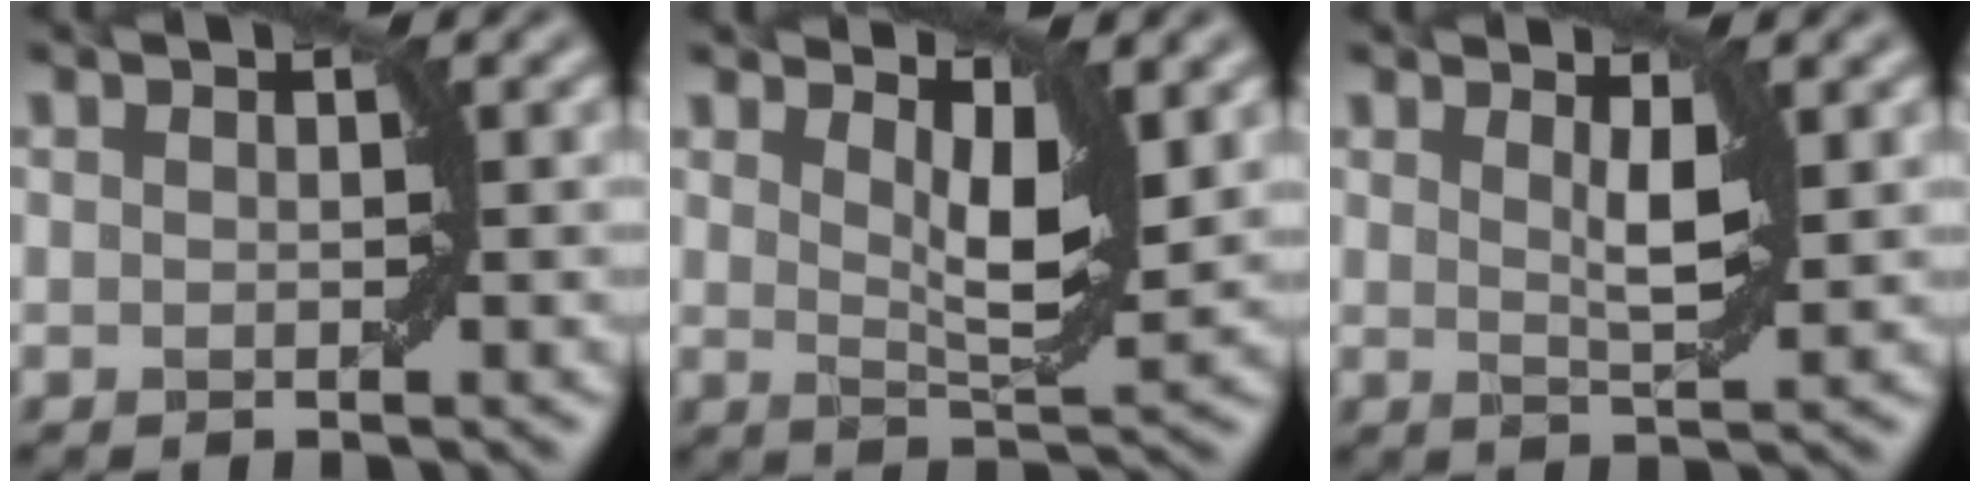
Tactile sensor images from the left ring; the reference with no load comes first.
{"total": 4.1, "force": [2.1, 1.1, 3.4], "torque": [-0.053, -0.010, 0.037]}
{"total": 2.3, "force": [1.1, 0.4, 2.0], "torque": [-0.028, -0.007, 0.020]}